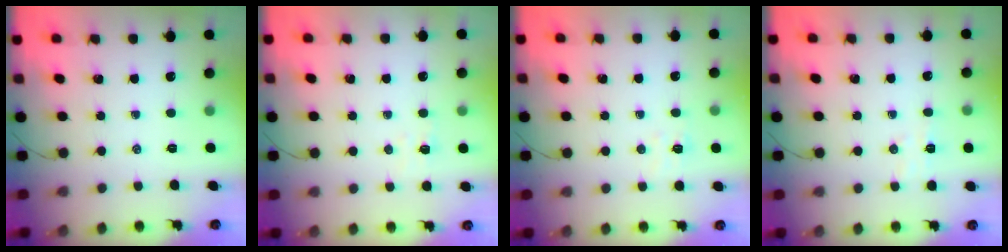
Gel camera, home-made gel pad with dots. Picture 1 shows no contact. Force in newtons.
{"total": 2.9, "press": 2.8, "slide": 0.8}
{"total": 5.1, "press": 5.1, "slide": 0.8}
{"total": 4.4, "press": 4.3, "slide": 1.2}